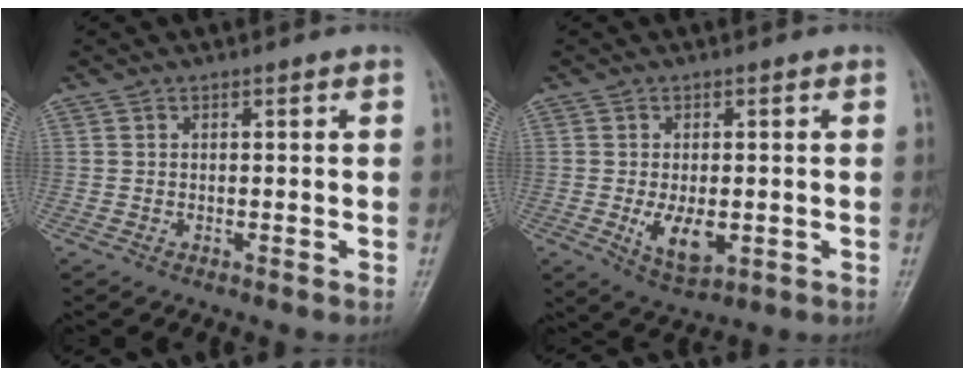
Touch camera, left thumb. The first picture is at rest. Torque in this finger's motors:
{"motor_torque": [0.97, 1.10, 0.82, 0.25, 0.12]}